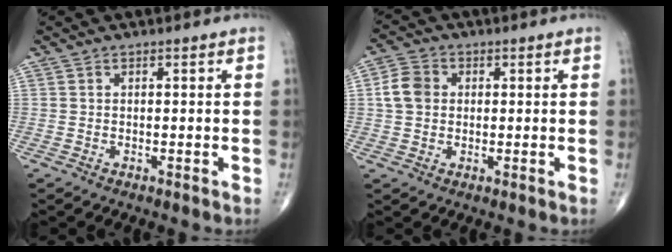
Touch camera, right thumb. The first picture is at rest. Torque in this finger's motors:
{"motor_torque": [-0.22, 0.31, 0.24, 0.07, 0.12]}